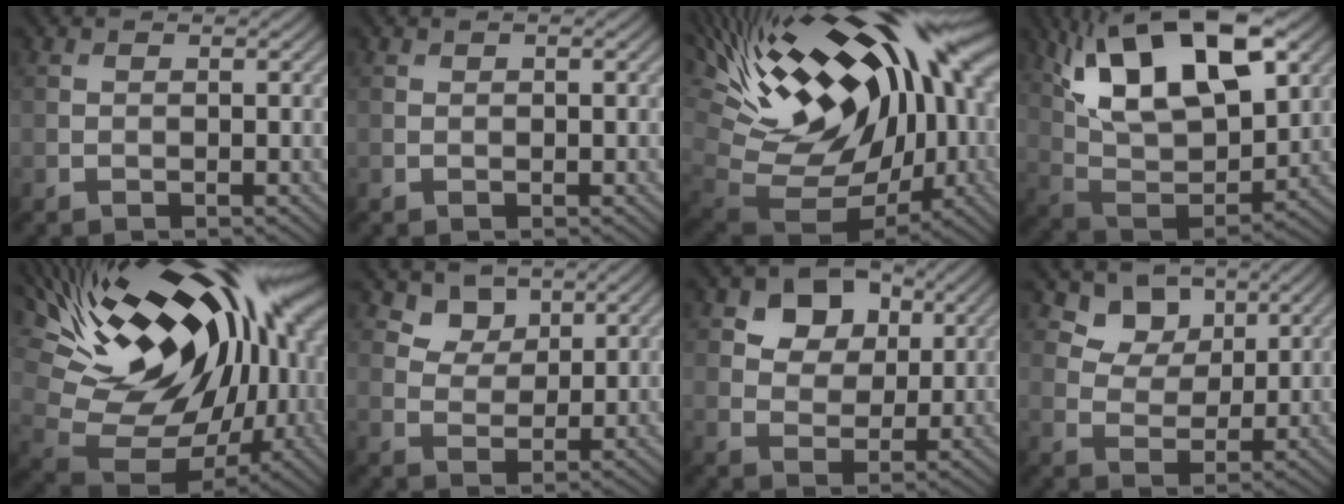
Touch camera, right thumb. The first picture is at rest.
{"total": 0.5, "force": [0.2, 0.2, 0.4], "torque": [-0.005, 0.002, 0.003]}
{"total": 21.4, "force": [5.1, 10.9, 17.7], "torque": [-0.344, 0.022, 0.088]}
{"total": 18.2, "force": [8.9, 8.3, 13.6], "torque": [-0.260, 0.025, 0.138]}
{"total": 22.1, "force": [7.3, 12.5, 16.7], "torque": [-0.309, 0.029, 0.128]}
{"total": 3.8, "force": [2.7, 2.4, 1.2], "torque": [-0.035, -0.017, 0.057]}
{"total": 7.0, "force": [3.4, 5.0, 3.6], "torque": [-0.069, -0.011, 0.053]}
{"total": 5.5, "force": [3.6, 3.7, 2.1], "torque": [-0.050, -0.025, 0.081]}